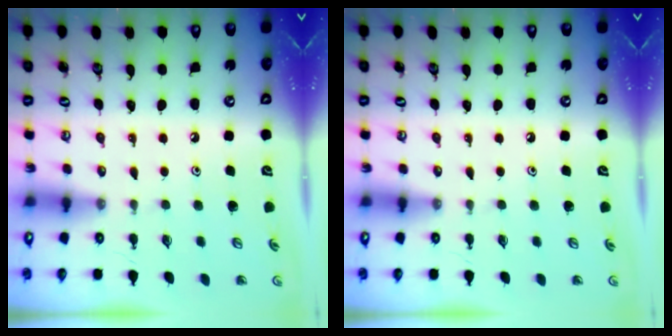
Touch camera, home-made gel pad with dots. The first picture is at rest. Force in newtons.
{"total": 0.0}